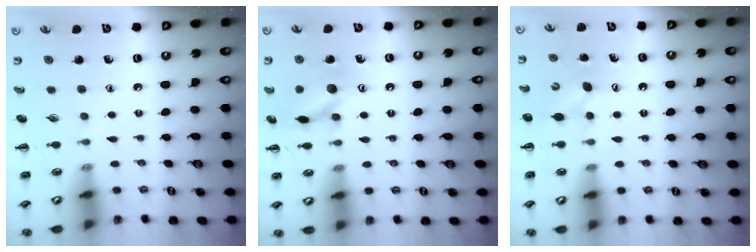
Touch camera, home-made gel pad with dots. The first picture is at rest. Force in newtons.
{"total": 12.4, "press": 12.3, "slide": 0.9}
{"total": 4.3, "press": 4.1, "slide": 1.0}